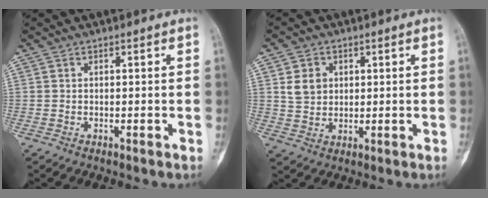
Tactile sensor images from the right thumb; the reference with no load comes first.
{"total": 5.2, "force": [1.6, 4.3, 2.5], "torque": [-0.025, -0.007, 0.032]}